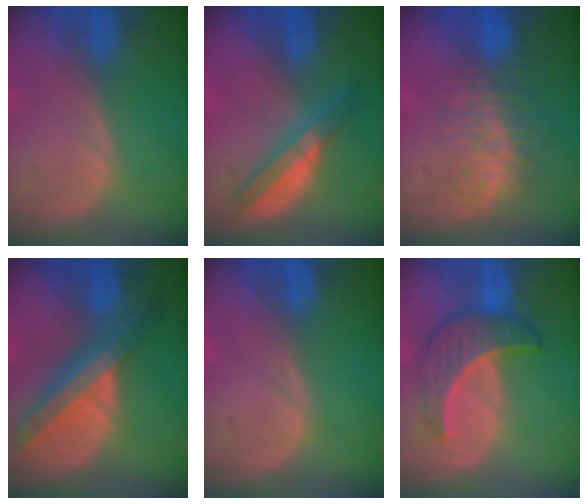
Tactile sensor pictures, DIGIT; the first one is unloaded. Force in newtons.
{"total": 5.0, "press": 4.9, "slide": 0.9}
{"total": 7.7, "press": 7.1, "slide": 3.0}
{"total": 8.4, "press": 7.4, "slide": 3.8}
{"total": 0.0}
{"total": 6.6, "press": 6.6, "slide": 0.9}